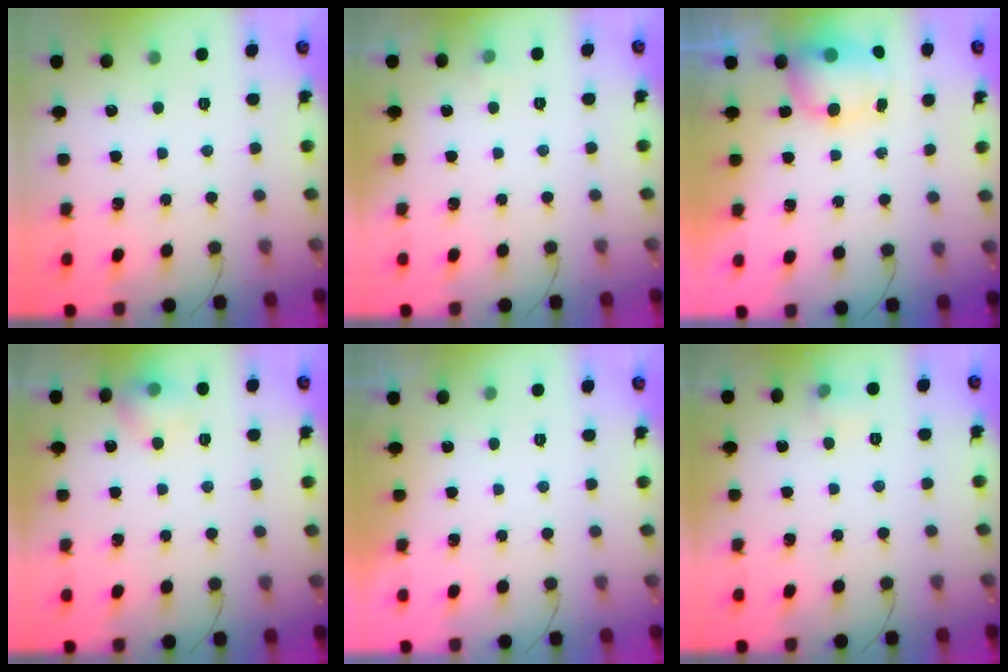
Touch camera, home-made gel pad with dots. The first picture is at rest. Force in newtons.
{"total": 3.2, "press": 2.9, "slide": 1.4}
{"total": 7.1, "press": 6.9, "slide": 1.6}
{"total": 7.5, "press": 7.5, "slide": 0.9}
{"total": 0.0}
{"total": 5.3, "press": 5.1, "slide": 1.5}